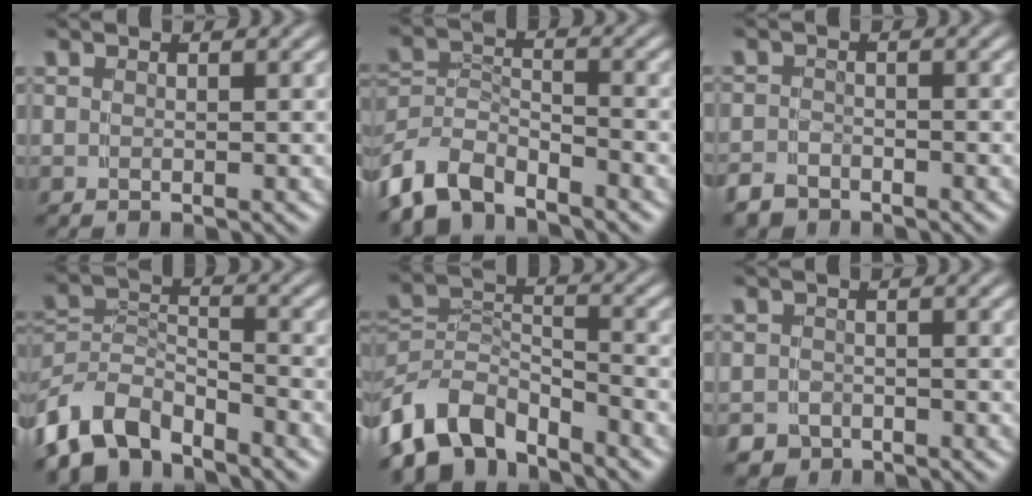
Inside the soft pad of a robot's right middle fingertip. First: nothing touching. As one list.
[{"total": 6.5, "force": [-4.0, 4.1, 3.0], "torque": [-0.080, -0.029, -0.062]}, {"total": 2.6, "force": [-2.3, 1.0, 0.2], "torque": [-0.007, -0.016, -0.035]}, {"total": 8.2, "force": [-4.8, 5.3, 4.0], "torque": [-0.095, -0.040, -0.070]}, {"total": 9.9, "force": [-5.6, 6.5, 4.9], "torque": [-0.104, -0.047, -0.080]}, {"total": 3.1, "force": [-2.6, 1.8, 0.2], "torque": [-0.001, -0.017, -0.040]}]